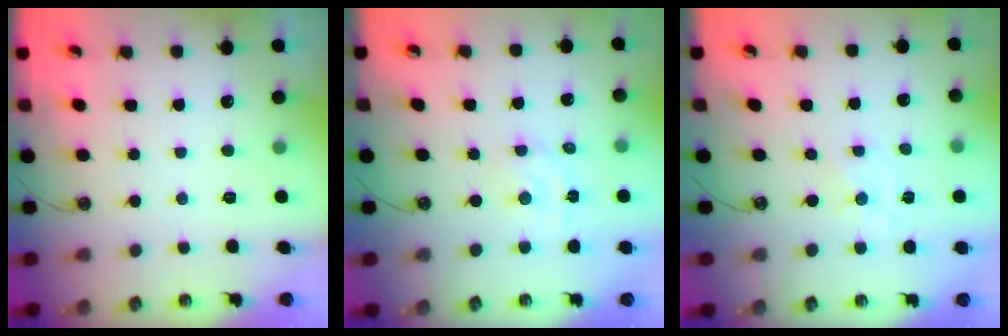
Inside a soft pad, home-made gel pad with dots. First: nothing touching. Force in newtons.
{"total": 2.7, "press": 2.7, "slide": 0.1}
{"total": 0.0}